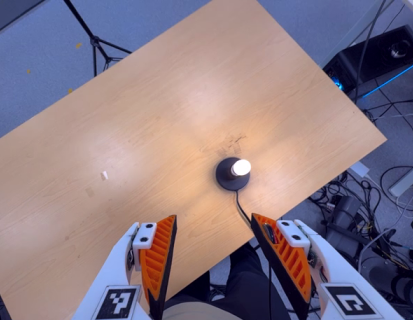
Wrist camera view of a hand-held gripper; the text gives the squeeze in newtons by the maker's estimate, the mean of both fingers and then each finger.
{"total": 0.0}